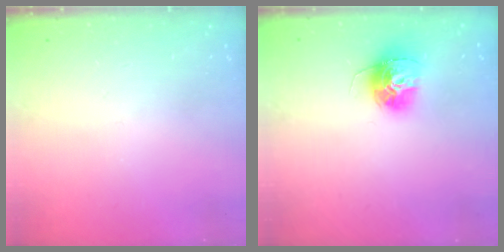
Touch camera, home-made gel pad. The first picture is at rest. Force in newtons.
{"total": 13.1, "press": 13.0, "slide": 1.1}